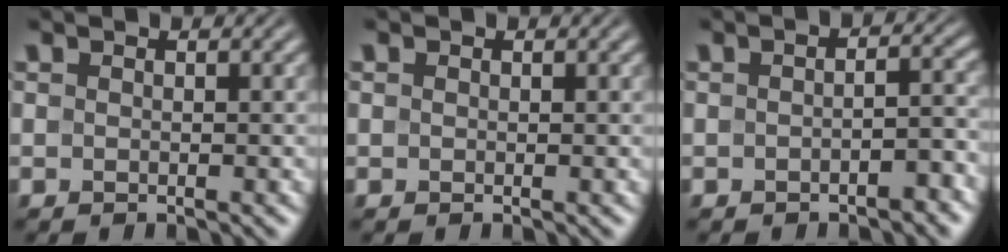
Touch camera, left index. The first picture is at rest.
{"total": 0.0}
{"total": 2.9, "force": [-1.3, 0.9, 2.5], "torque": [-0.035, 0.006, -0.018]}